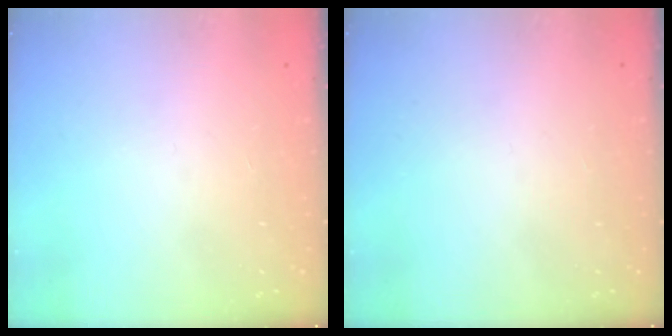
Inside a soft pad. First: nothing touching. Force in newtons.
{"total": 0.0}